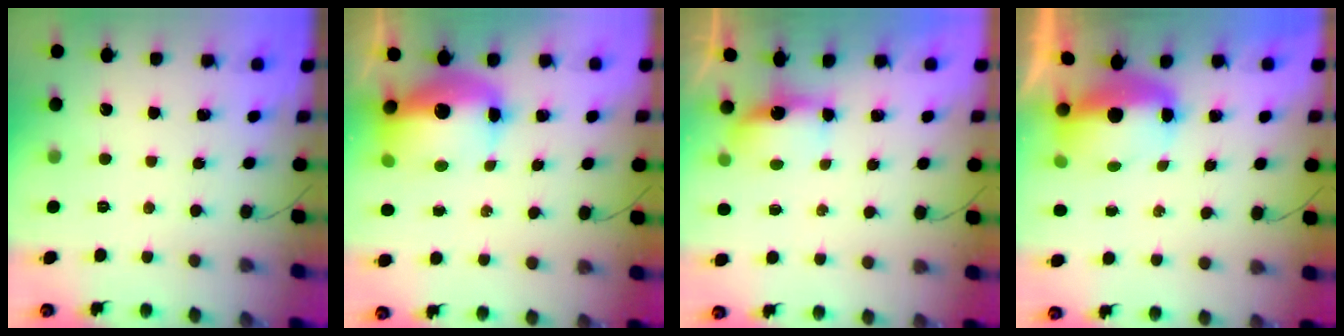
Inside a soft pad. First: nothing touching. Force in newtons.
{"total": 14.7, "press": 14.3, "slide": 3.2}
{"total": 5.2, "press": 5.1, "slide": 0.5}
{"total": 6.4, "press": 6.3, "slide": 1.0}